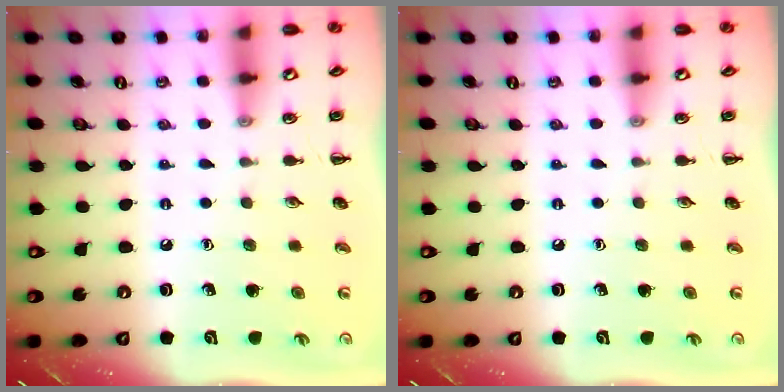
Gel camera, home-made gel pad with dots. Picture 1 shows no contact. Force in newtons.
{"total": 0.0}